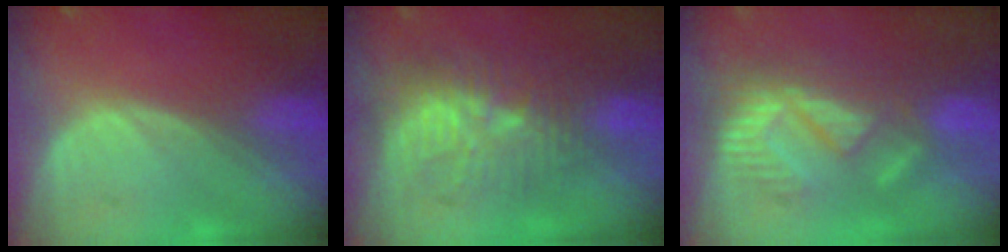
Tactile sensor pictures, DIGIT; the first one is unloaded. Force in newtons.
{"total": 10.1, "press": 9.0, "slide": 4.5}
{"total": 9.5, "press": 8.1, "slide": 4.8}